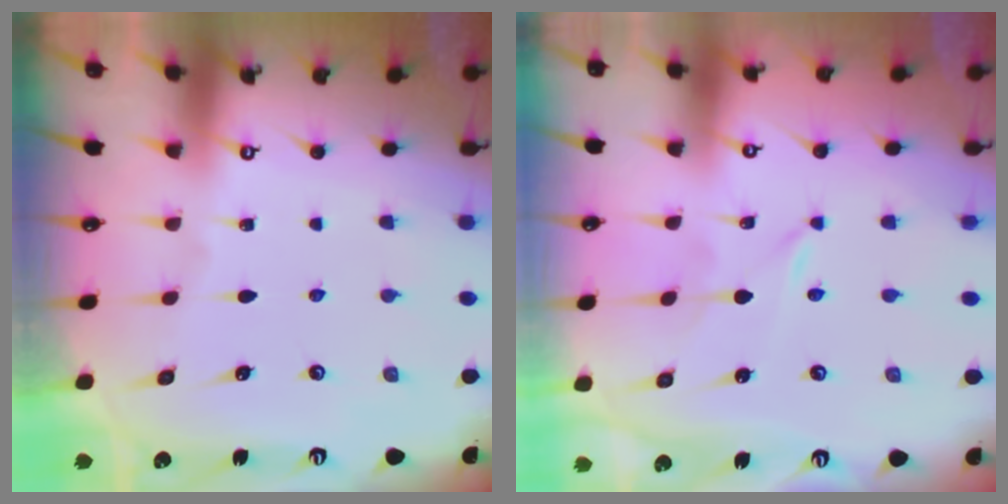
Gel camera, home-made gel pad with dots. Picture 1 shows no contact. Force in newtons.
{"total": 0.0}